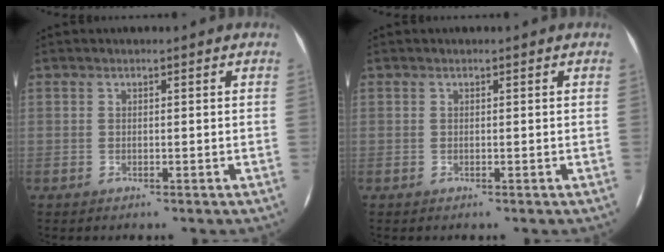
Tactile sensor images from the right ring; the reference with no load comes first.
{"total": 0.0}